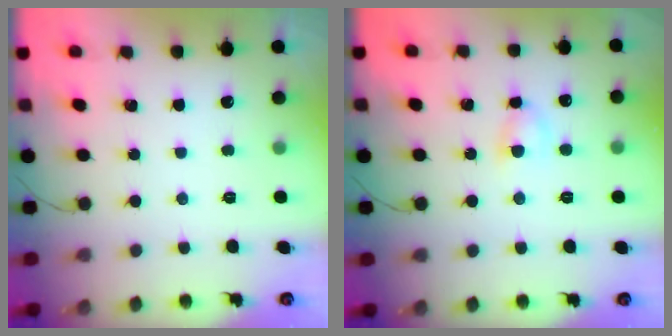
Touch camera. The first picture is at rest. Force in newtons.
{"total": 4.5, "press": 4.2, "slide": 1.7}